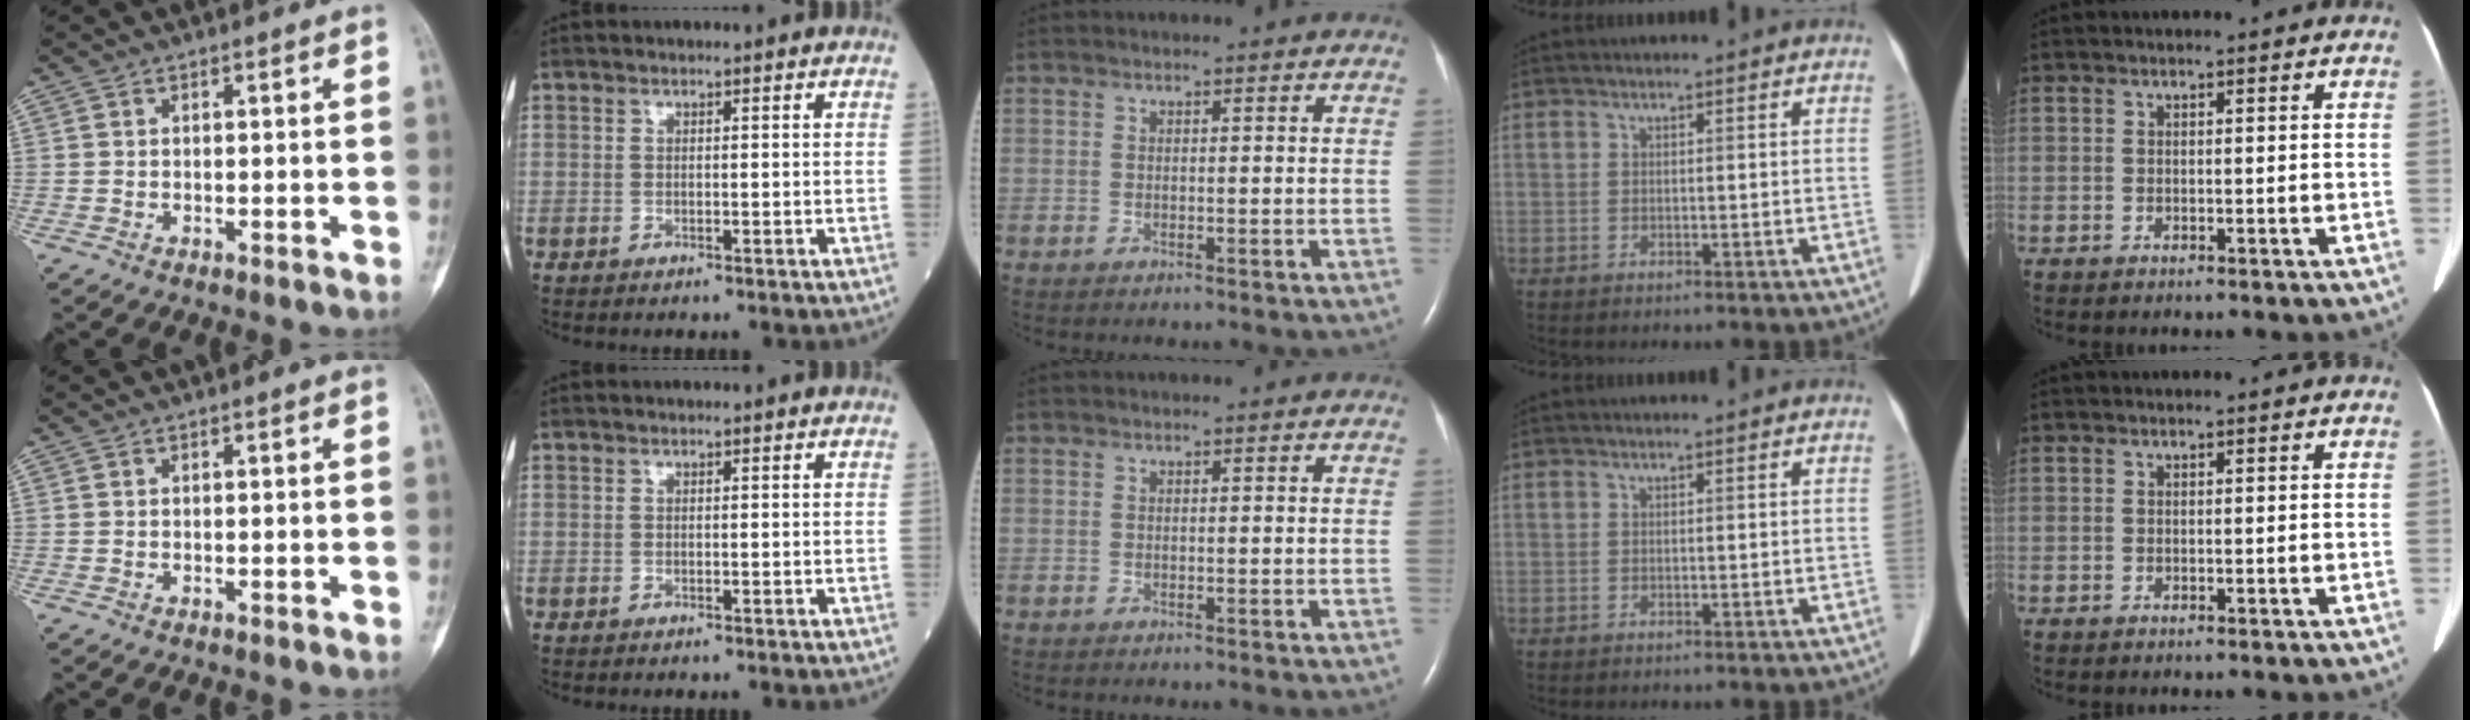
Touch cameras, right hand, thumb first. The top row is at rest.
{}